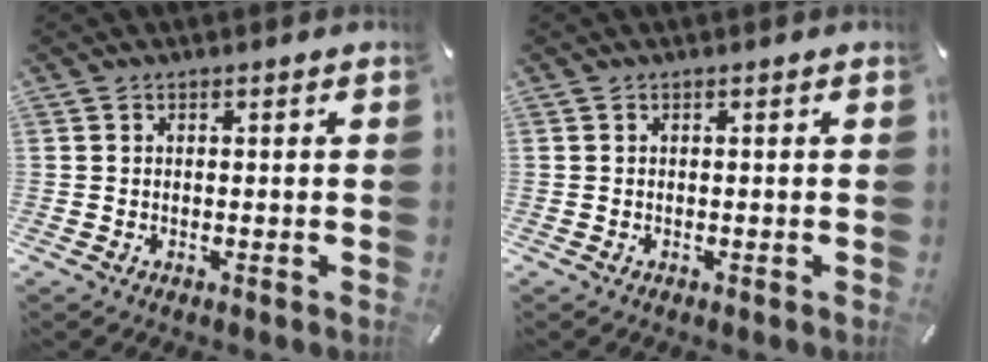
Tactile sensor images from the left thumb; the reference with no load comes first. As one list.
[{"total": 0.0}]